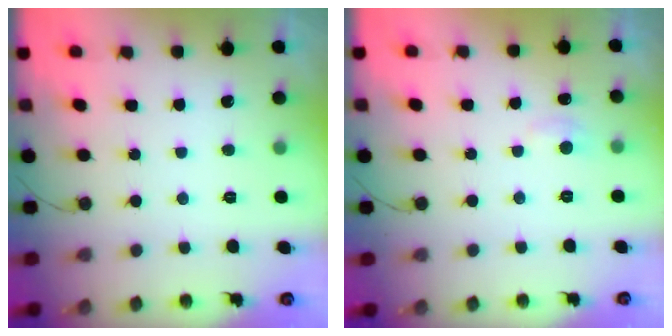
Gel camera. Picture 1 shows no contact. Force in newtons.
{"total": 4.3, "press": 4.3, "slide": 0.6}